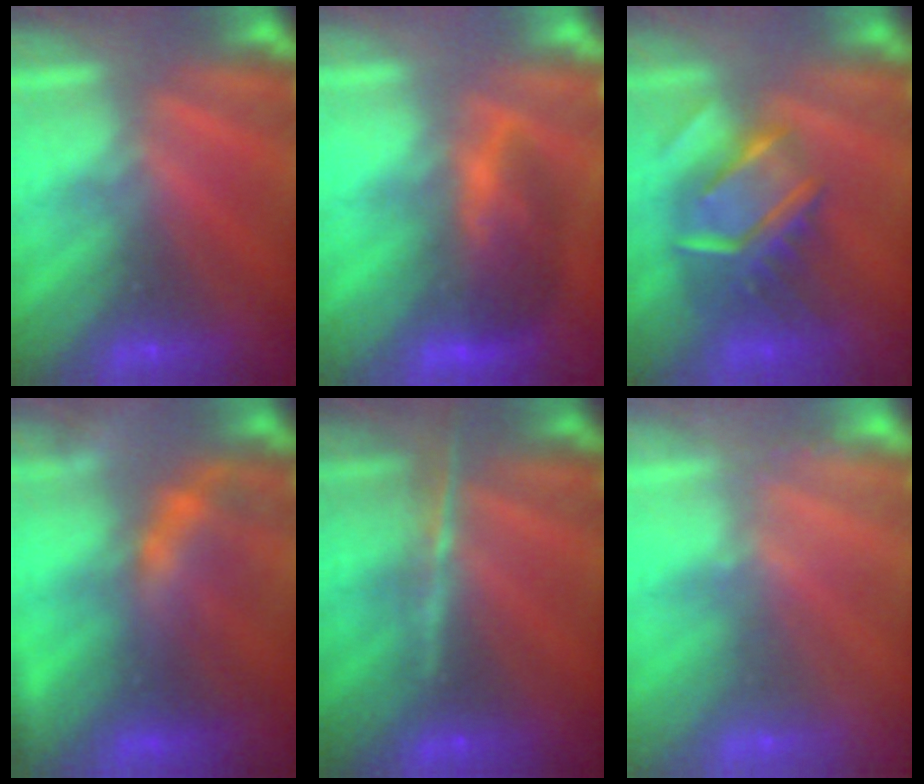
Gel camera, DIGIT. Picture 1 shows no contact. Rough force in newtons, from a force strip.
{"total": 5.8}
{"total": 7.4}
{"total": 7.3}
{"total": 7.9}
{"total": 2.4}